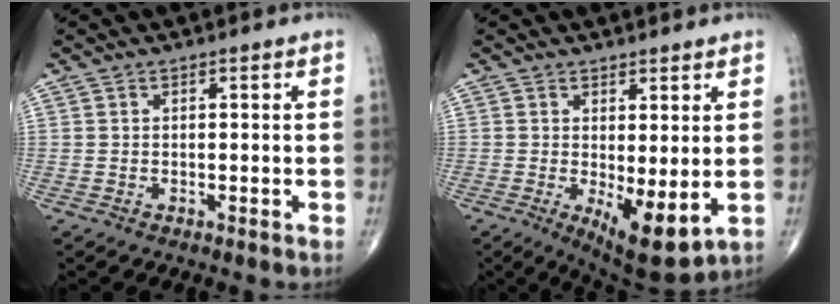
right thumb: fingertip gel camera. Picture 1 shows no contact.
{"total": 8.6, "force": [-1.0, 3.2, 7.9], "torque": [-0.117, -0.025, -0.003]}